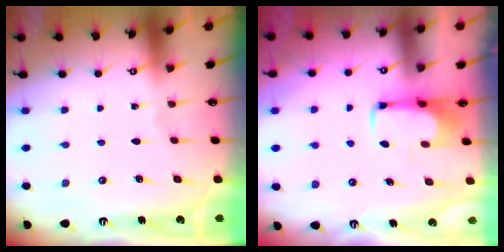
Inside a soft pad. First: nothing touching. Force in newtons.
{"total": 1.5, "press": 1.5, "slide": 0.2}